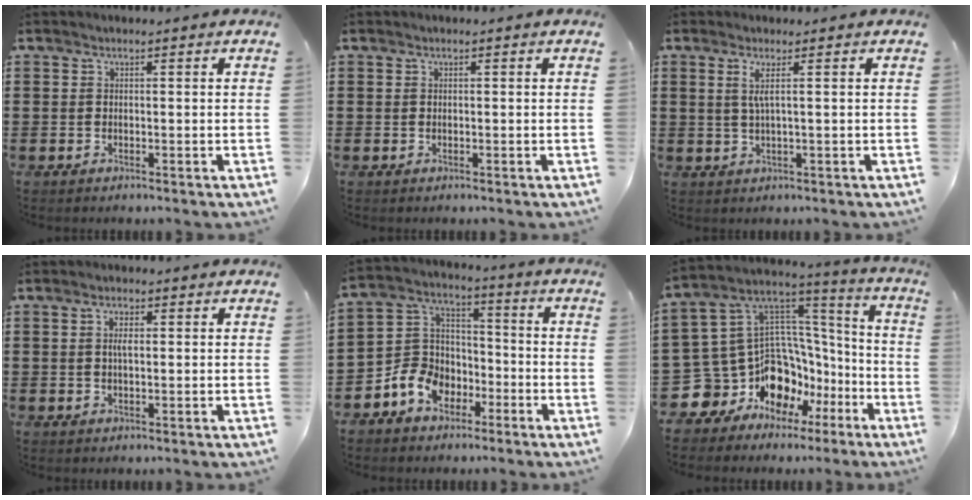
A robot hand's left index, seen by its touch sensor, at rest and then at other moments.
{"total": 0.0}
{"total": 2.6, "force": [0.7, -0.4, 2.5], "torque": [-0.051, -0.008, 0.012]}
{"total": 2.3, "force": [0.4, 0.7, 2.1], "torque": [-0.044, 0.004, 0.005]}
{"total": 8.0, "force": [-4.2, 6.3, 2.5], "torque": [-0.085, 0.019, -0.087]}
{"total": 13.4, "force": [-6.4, 10.7, 4.8], "torque": [-0.141, -0.023, -0.084]}